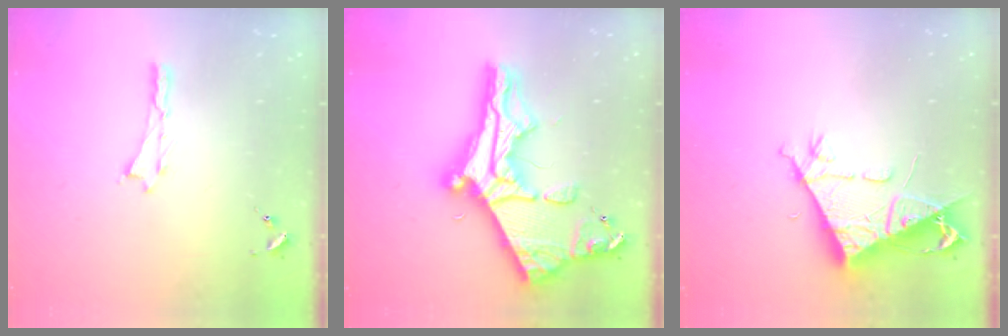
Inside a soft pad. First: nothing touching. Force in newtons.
{"total": 14.3, "press": 14.3, "slide": 1.2}
{"total": 8.6, "press": 8.5, "slide": 1.2}